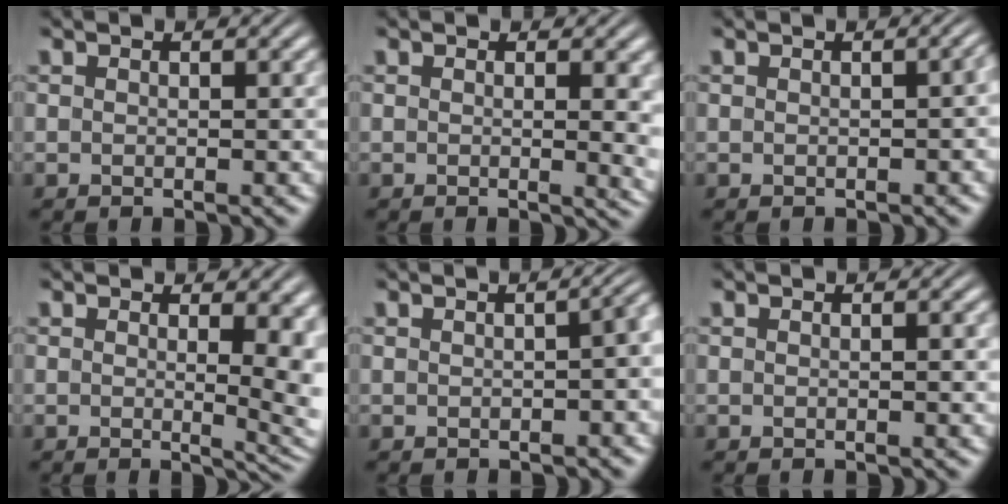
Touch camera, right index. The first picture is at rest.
{"total": 1.8, "force": [0.4, 0.2, 1.8], "torque": [-0.017, -0.005, 0.002]}
{"total": 0.8, "force": [-0.4, 0.3, 0.7], "torque": [-0.006, 0.004, -0.007]}
{"total": 2.8, "force": [0.3, 0.4, 2.8], "torque": [-0.030, -0.014, 0.002]}
{"total": 2.7, "force": [-0.3, 1.1, 2.4], "torque": [-0.017, 0.013, -0.009]}
{"total": 0.0}